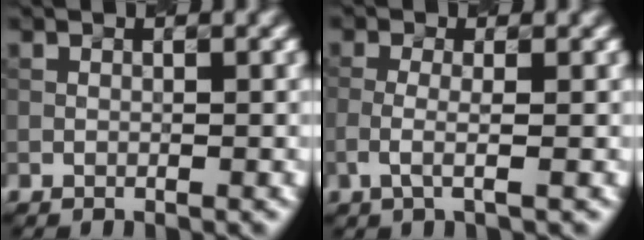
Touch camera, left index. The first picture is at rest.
{"total": 1.6, "force": [-0.6, 0.4, 1.5], "torque": [-0.038, 0.002, -0.014]}